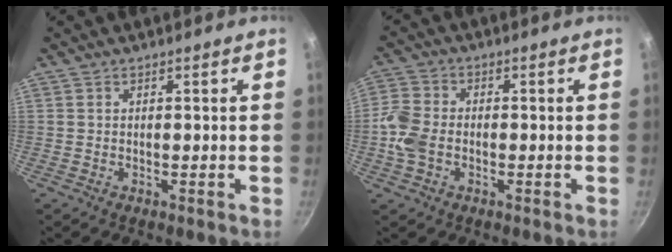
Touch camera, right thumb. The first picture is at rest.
{"total": 6.8, "force": [-1.5, 4.9, 4.5], "torque": [-0.094, 0.012, -0.043]}